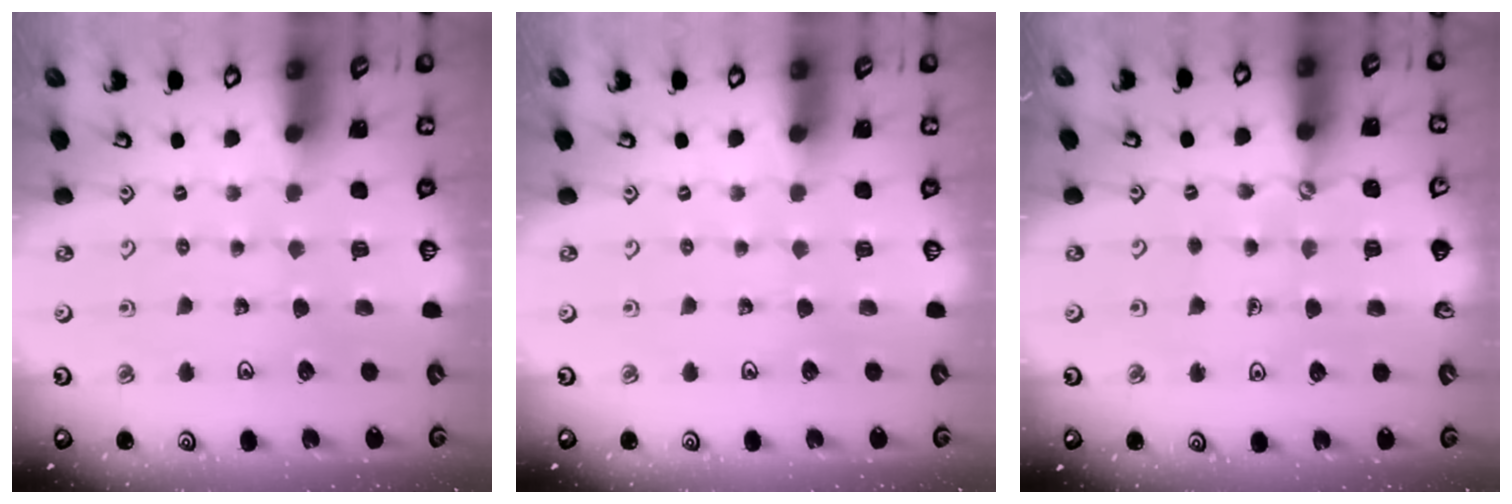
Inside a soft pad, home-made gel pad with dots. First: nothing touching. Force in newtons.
{"total": 0.0}
{"total": 0.5, "press": 0.5, "slide": 0.1}